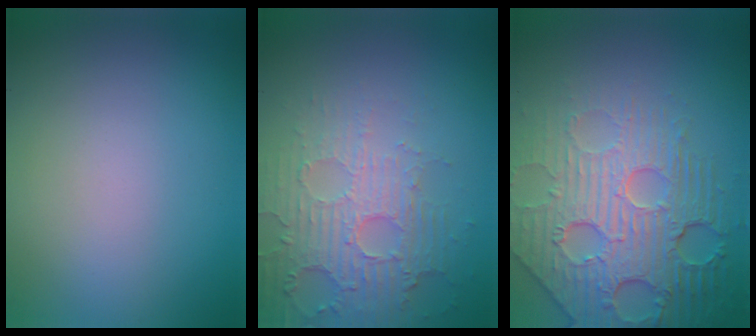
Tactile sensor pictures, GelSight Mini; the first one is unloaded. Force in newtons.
{"total": 4.3, "press": 3.8, "slide": 2.0}
{"total": 8.1, "press": 5.8, "slide": 5.7}